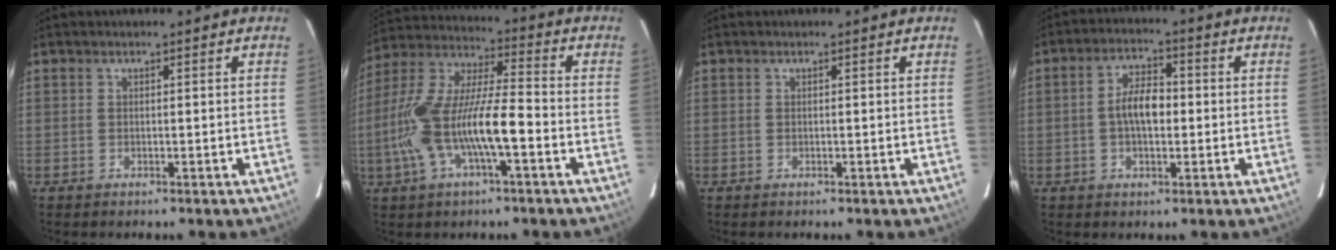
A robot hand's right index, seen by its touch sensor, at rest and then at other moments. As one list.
[{"total": 16.6, "force": [-5.2, 4.1, 15.3], "torque": [-0.307, -0.004, -0.097]}, {"total": 0.0}, {"total": 6.3, "force": [-0.3, 3.2, 5.5], "torque": [-0.102, 0.013, -0.003]}]